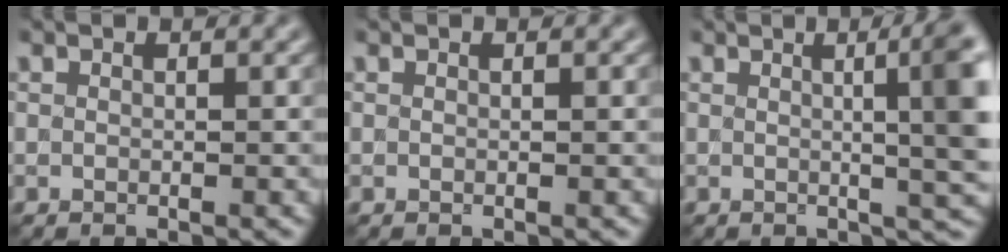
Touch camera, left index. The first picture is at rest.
{"total": 0.0}
{"total": 9.1, "force": [0.9, 2.8, 8.6], "torque": [-0.062, 0.018, 0.002]}